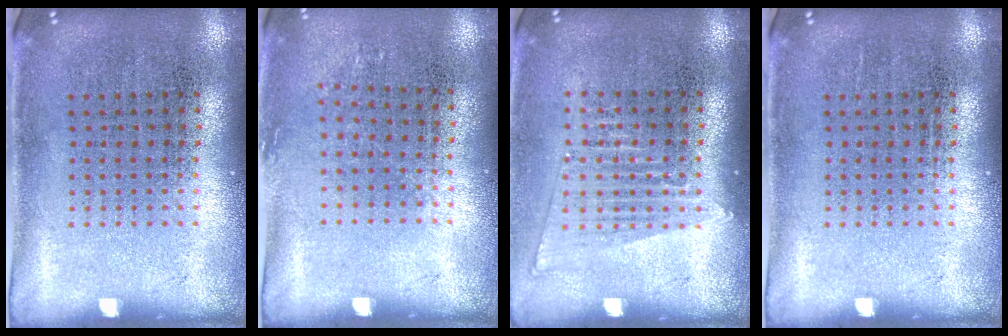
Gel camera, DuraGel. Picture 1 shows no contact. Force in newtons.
{"total": 0.8, "press": 0.6, "slide": 0.5}
{"total": 1.4, "press": 1.3, "slide": 0.6}
{"total": 0.0}